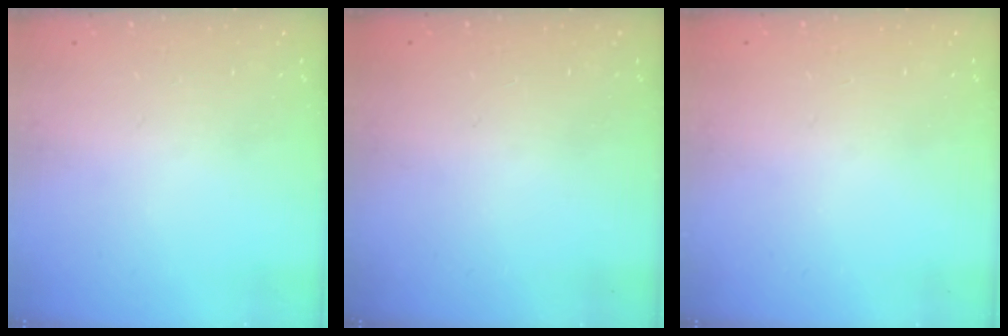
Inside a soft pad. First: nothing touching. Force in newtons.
{"total": 0.0}
{"total": 0.0}